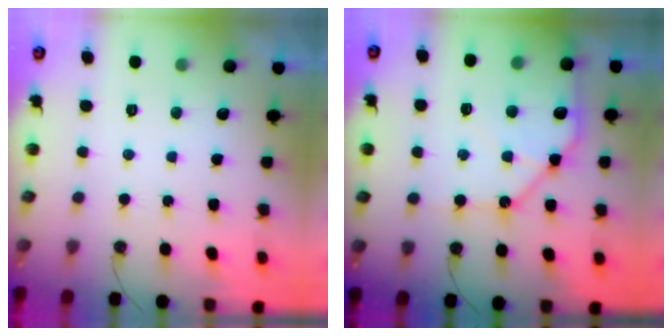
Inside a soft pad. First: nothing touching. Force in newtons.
{"total": 12.9, "press": 12.8, "slide": 1.5}